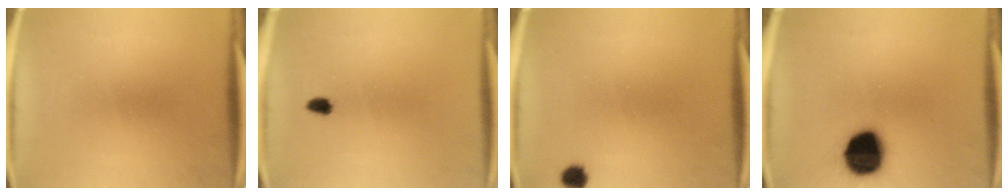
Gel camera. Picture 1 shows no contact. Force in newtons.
{"total": 1.4}
{"total": 2.3}
{"total": 15.2}